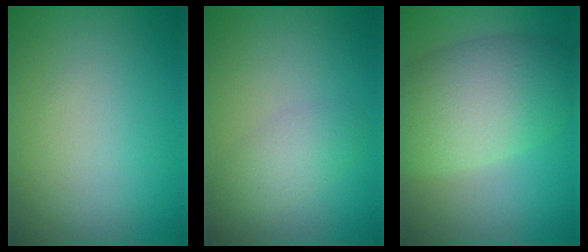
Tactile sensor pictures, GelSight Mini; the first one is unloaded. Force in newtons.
{"total": 2.4, "press": 2.4, "slide": 0.1}
{"total": 8.6, "press": 8.6, "slide": 0.6}